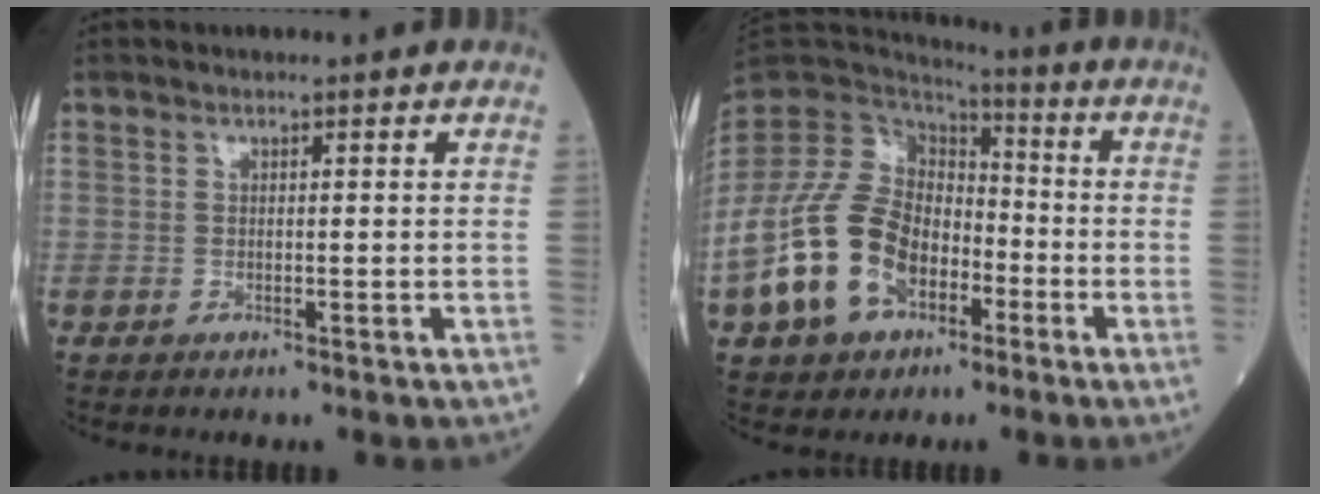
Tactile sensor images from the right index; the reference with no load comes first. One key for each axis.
{"total": 15.5, "fx": -5.6, "fy": 10.7, "fz": 9.7, "tx": -0.225, "ty": 0.018, "tz": -0.100}